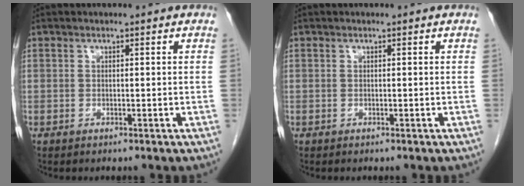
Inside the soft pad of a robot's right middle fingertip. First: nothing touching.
{"total": 0.0}